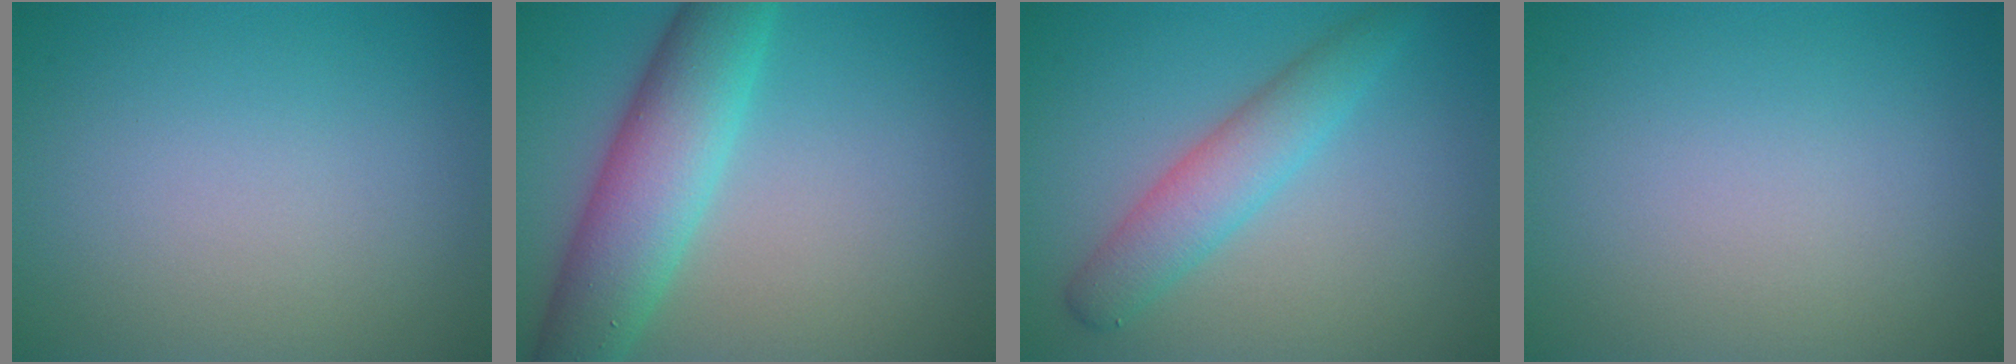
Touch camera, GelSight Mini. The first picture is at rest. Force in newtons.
{"total": 7.1, "press": 7.1, "slide": 0.3}
{"total": 3.9, "press": 3.9, "slide": 0.1}
{"total": 0.0}